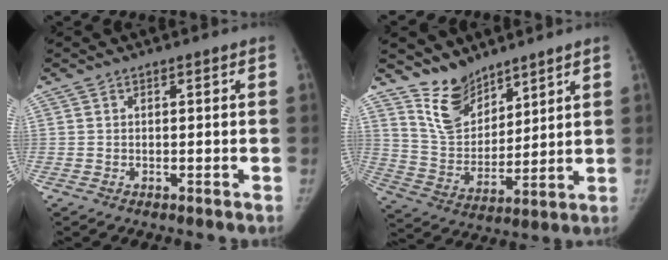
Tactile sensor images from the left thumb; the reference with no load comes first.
{"total": 9.1, "force": [7.5, 4.6, 2.5], "torque": [-0.016, -0.063, 0.158]}